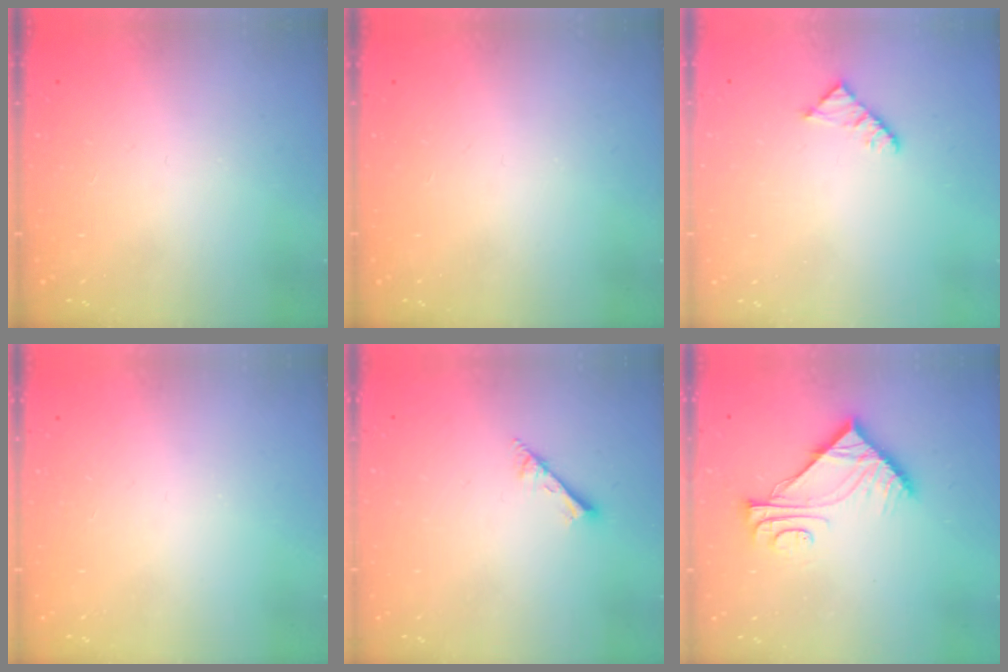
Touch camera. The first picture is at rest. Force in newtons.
{"total": 0.0}
{"total": 2.3, "press": 2.3, "slide": 0.4}
{"total": 0.0}
{"total": 1.7, "press": 1.6, "slide": 0.1}
{"total": 8.7, "press": 8.7, "slide": 0.1}